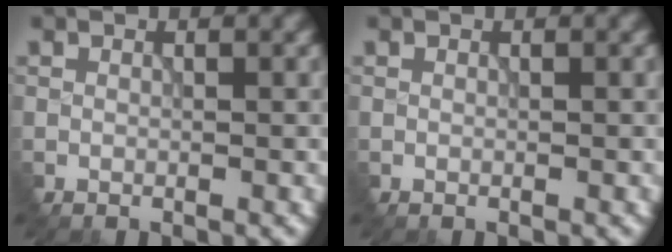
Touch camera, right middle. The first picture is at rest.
{"total": 0.0}